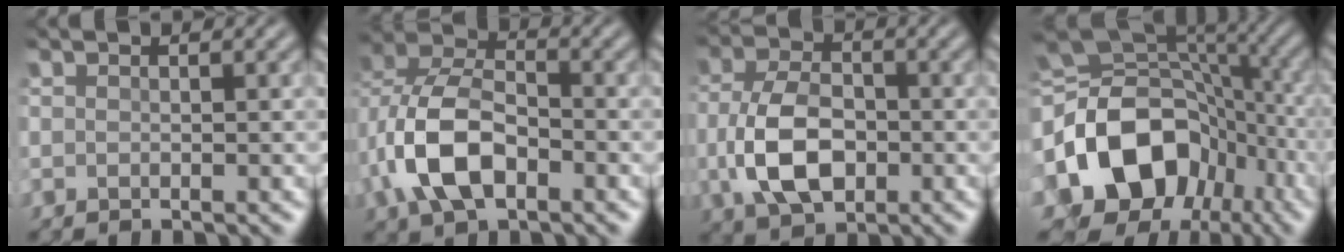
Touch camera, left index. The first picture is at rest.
{"total": 7.6, "force": [-2.2, 4.5, 5.7], "torque": [-0.126, 0.009, -0.047]}
{"total": 6.8, "force": [-1.5, 4.1, 5.3], "torque": [-0.120, 0.003, -0.028]}
{"total": 13.4, "force": [-3.2, 9.9, 8.5], "torque": [-0.165, 0.001, -0.061]}